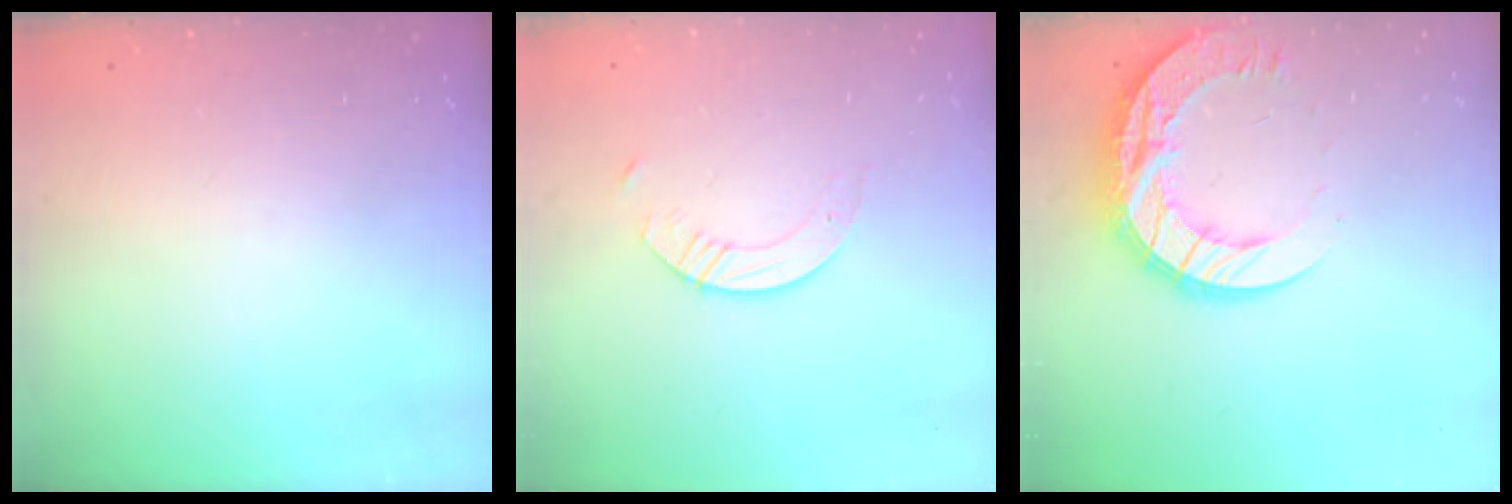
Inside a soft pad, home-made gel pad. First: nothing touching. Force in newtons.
{"total": 5.4, "press": 5.4, "slide": 0.5}
{"total": 16.8, "press": 16.7, "slide": 1.7}